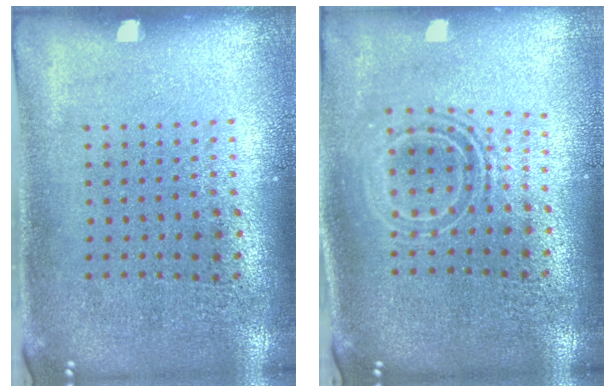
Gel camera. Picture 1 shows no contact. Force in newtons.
{"total": 1.7, "press": 1.3, "slide": 1.0}